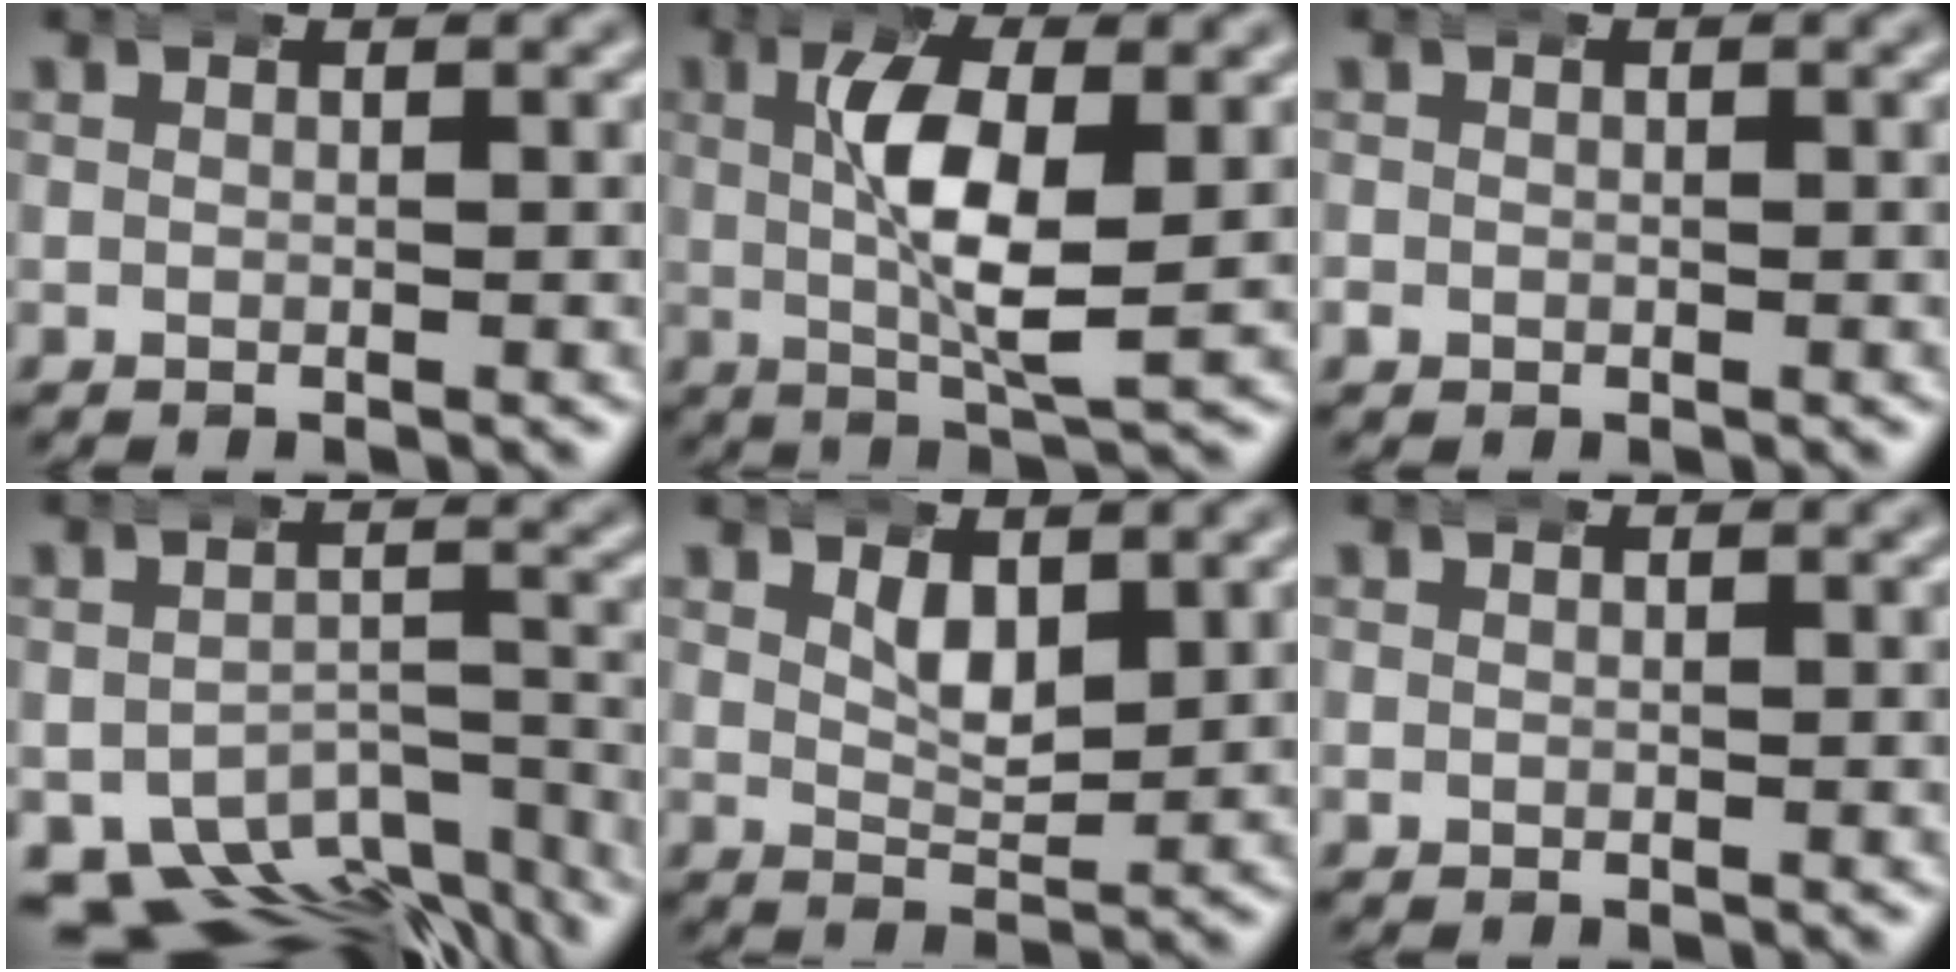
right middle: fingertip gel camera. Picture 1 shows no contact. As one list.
[{"total": 6.2, "force": [1.1, 1.7, 5.8], "torque": [-0.110, -0.010, 0.020]}, {"total": 0.9, "force": [-0.2, 0.9, 0.1], "torque": [-0.003, -0.002, -0.006]}, {"total": 11.9, "force": [-9.0, 6.0, 4.9], "torque": [-0.057, -0.035, -0.135]}, {"total": 2.5, "force": [1.5, 1.0, 1.7], "torque": [-0.028, -0.017, 0.028]}, {"total": 0.5, "force": [0.1, 0.5, 0.1], "torque": [-0.001, -0.002, 0.001]}]